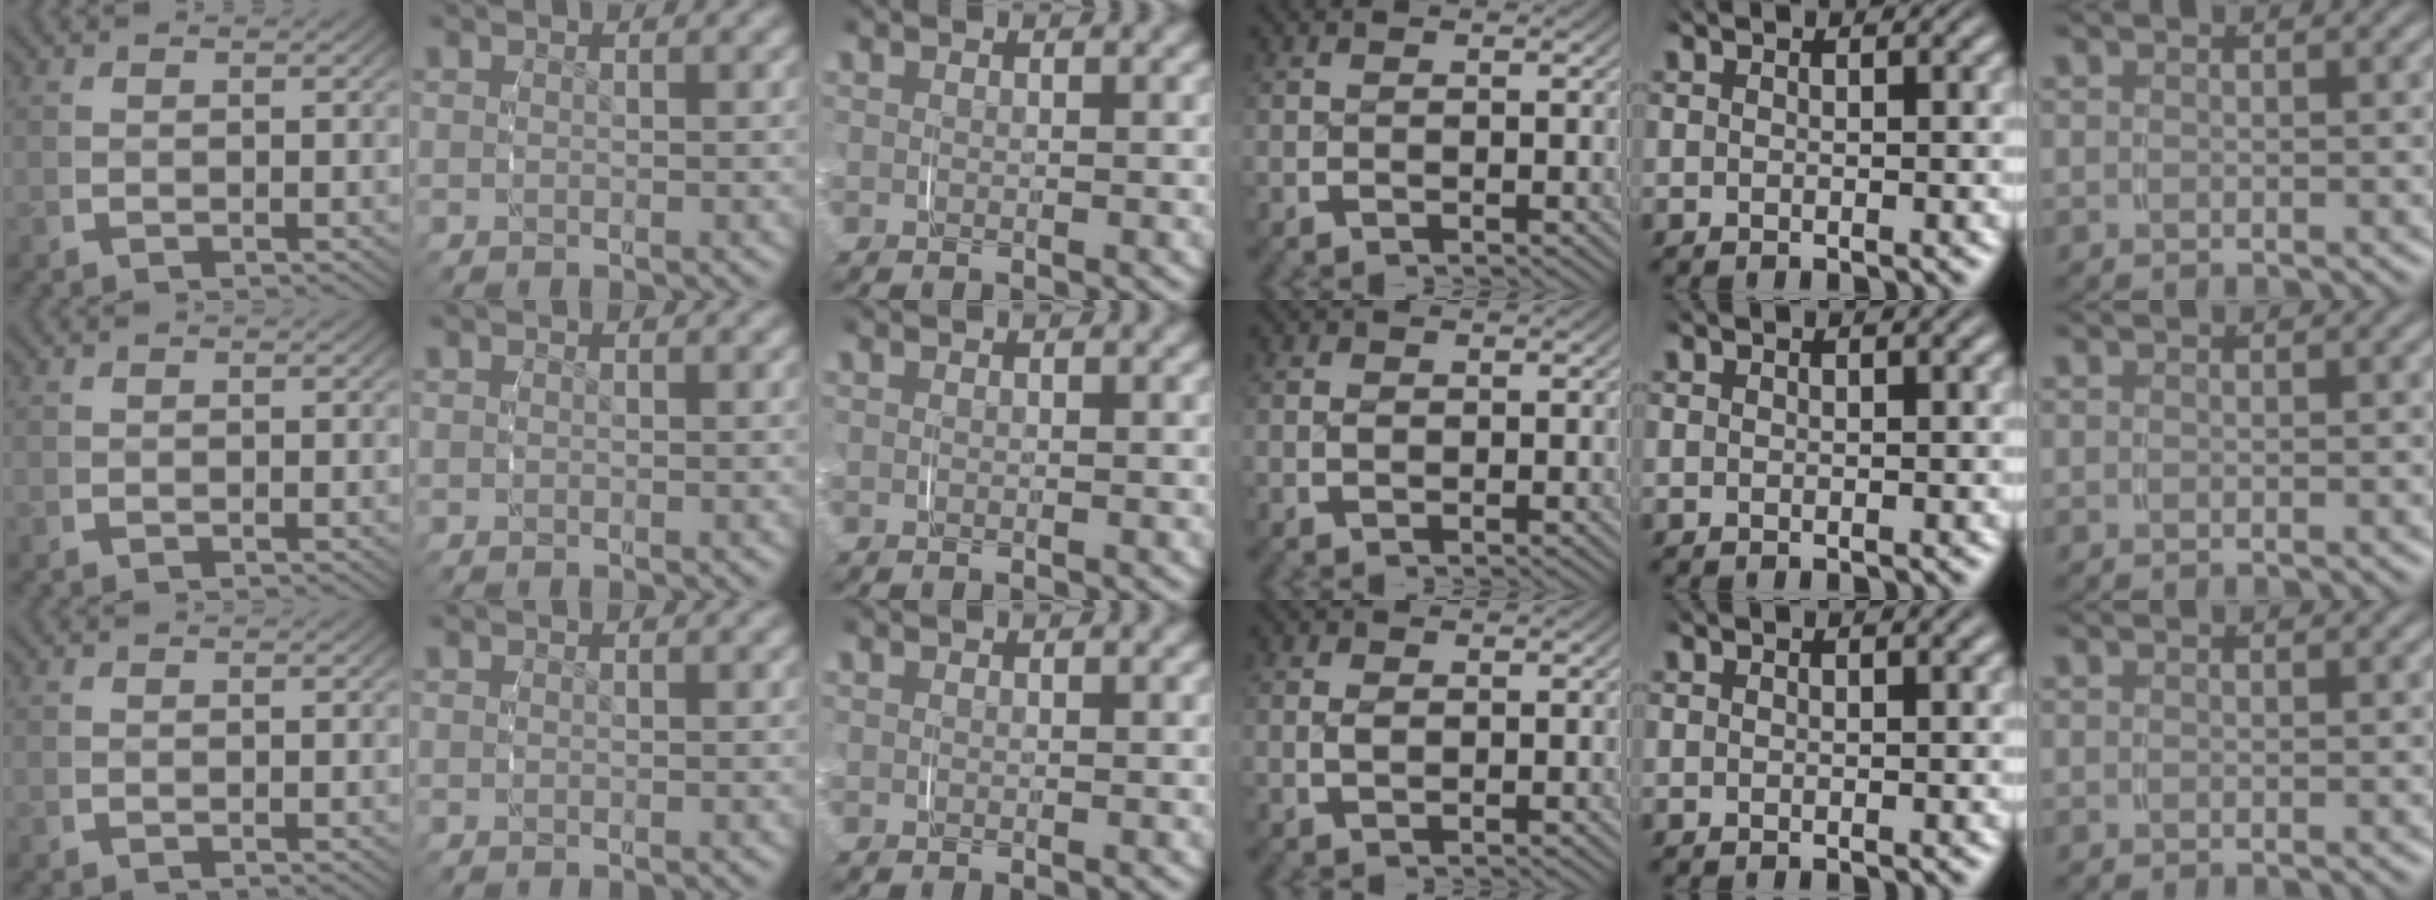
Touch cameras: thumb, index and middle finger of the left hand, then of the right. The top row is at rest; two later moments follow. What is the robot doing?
{"motion": "grasp_and_lifting", "object": "ribbon"}